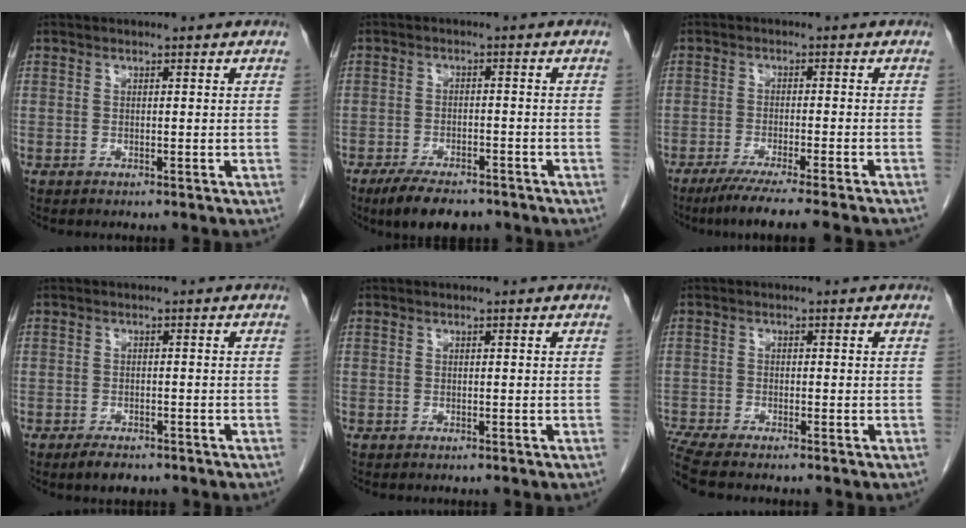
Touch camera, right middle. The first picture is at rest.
{"total": 7.5, "force": [-5.8, 2.5, 4.0], "torque": [-0.068, -0.009, -0.090]}
{"total": 12.1, "force": [-10.3, -0.8, 6.4], "torque": [-0.067, -0.034, -0.153]}
{"total": 2.6, "force": [-2.0, 1.0, 1.4], "torque": [-0.031, -0.005, -0.026]}
{"total": 0.0}
{"total": 4.0, "force": [-3.7, -0.6, 1.5], "torque": [-0.036, -0.011, -0.071]}